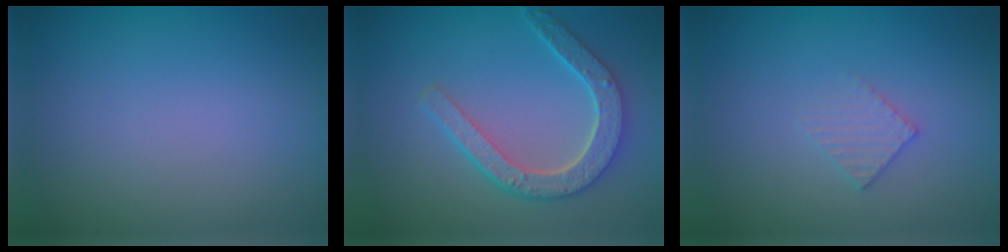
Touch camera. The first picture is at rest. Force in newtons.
{"total": 5.1, "press": 4.0, "slide": 3.2}
{"total": 1.4, "press": 1.4, "slide": 0.2}